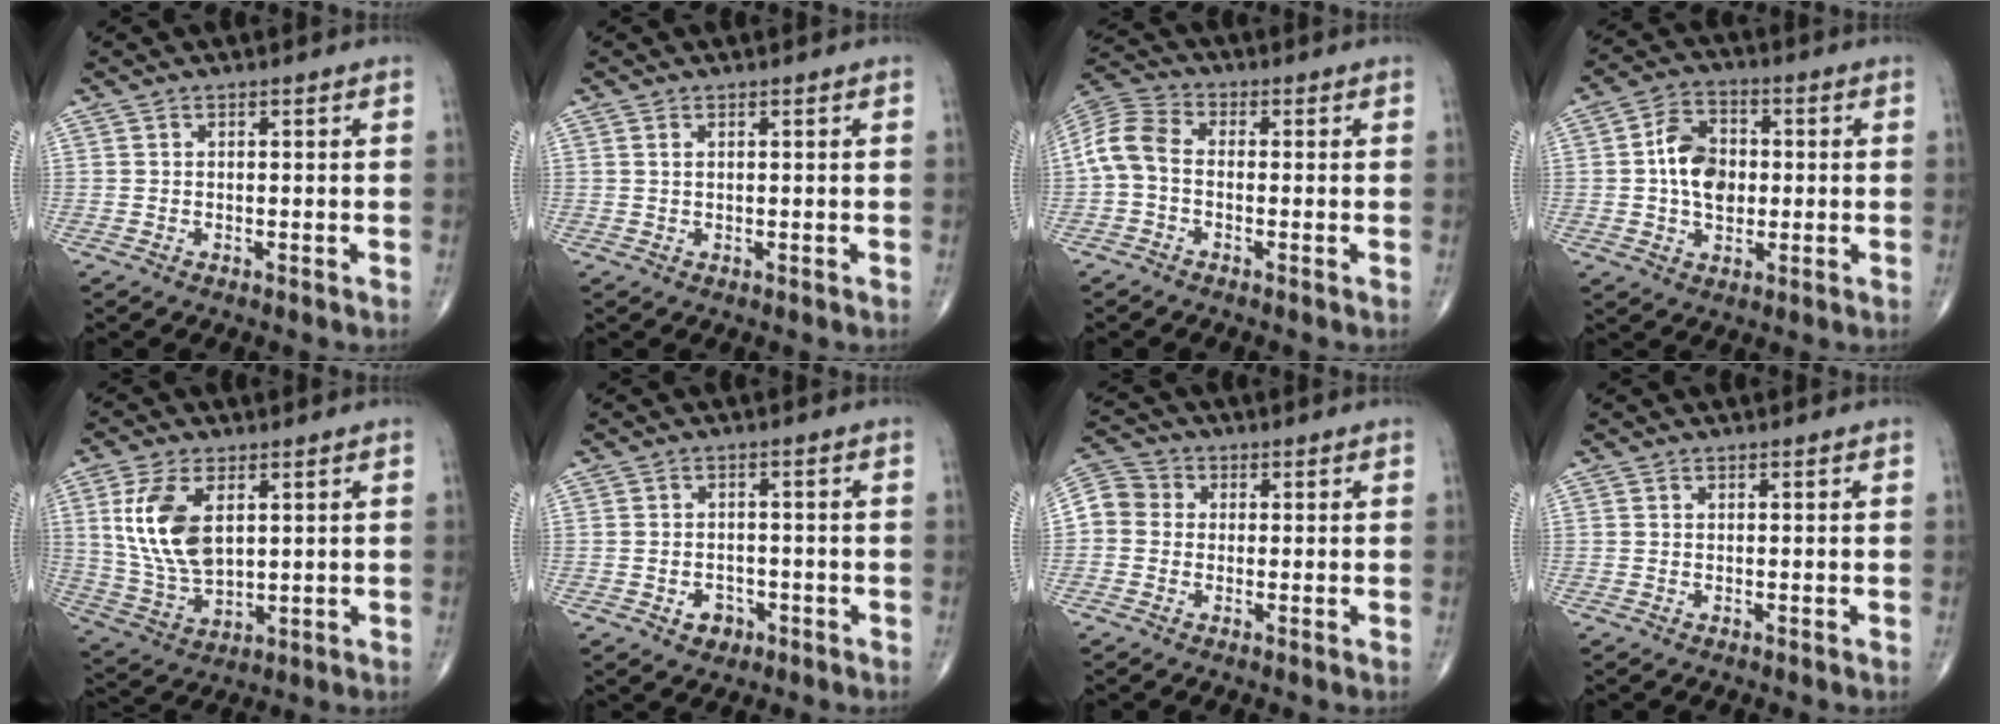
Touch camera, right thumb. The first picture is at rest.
{"total": 0.7, "force": [0.4, 0.3, 0.6], "torque": [-0.012, 0.005, 0.009]}
{"total": 7.2, "force": [-1.0, 4.7, 5.4], "torque": [-0.108, 0.022, -0.037]}
{"total": 9.7, "force": [0.2, 6.8, 6.9], "torque": [-0.099, 0.014, -0.003]}
{"total": 13.0, "force": [3.5, 7.1, 10.3], "torque": [-0.205, -0.014, 0.078]}
{"total": 3.5, "force": [-1.6, 2.7, 1.6], "torque": [-0.008, 0.009, -0.020]}
{"total": 6.3, "force": [-0.2, 5.7, 2.6], "torque": [-0.036, 0.017, -0.016]}
{"total": 0.0}